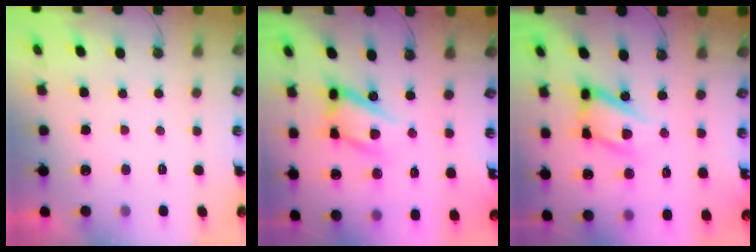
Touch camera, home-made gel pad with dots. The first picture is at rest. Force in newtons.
{"total": 16.1, "press": 16.0, "slide": 1.4}
{"total": 16.1, "press": 16.0, "slide": 1.4}